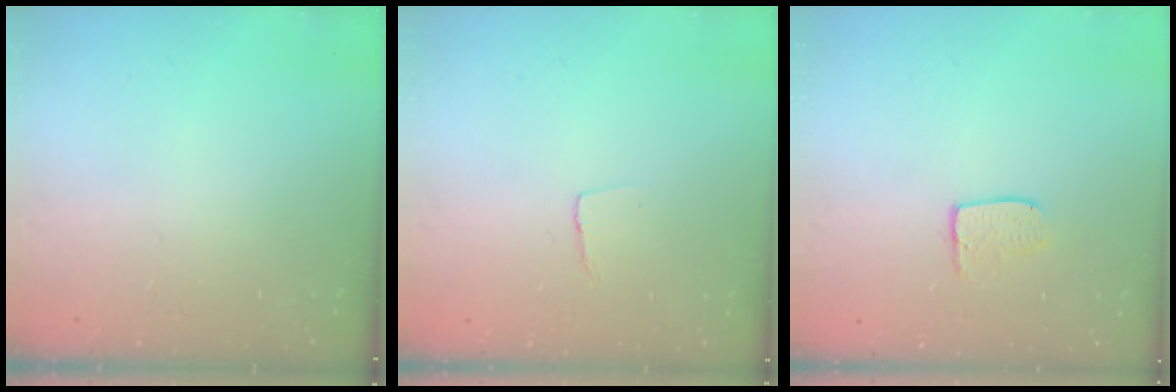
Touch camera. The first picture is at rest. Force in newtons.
{"total": 3.8, "press": 3.8, "slide": 0.3}
{"total": 5.2, "press": 5.2, "slide": 0.3}